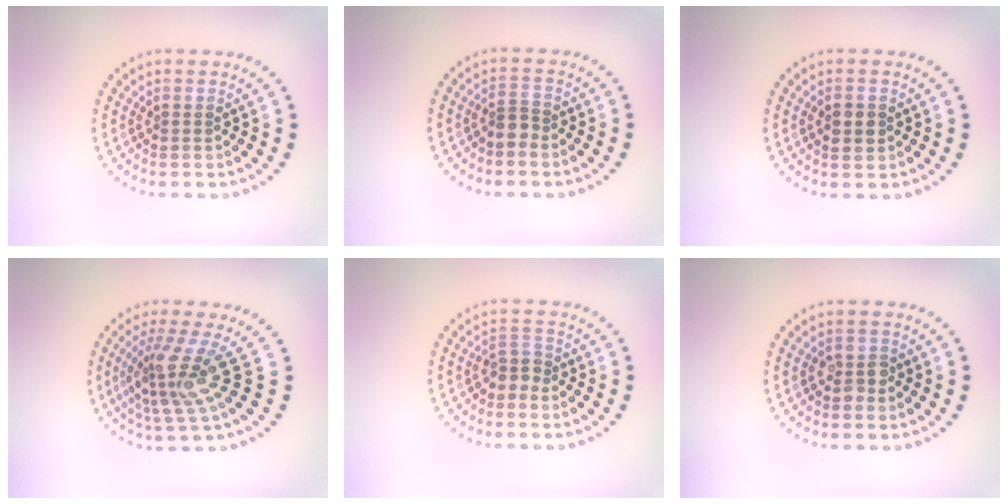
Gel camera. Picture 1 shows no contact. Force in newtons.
{"total": 1.2, "press": 0.9, "slide": 0.8}
{"total": 2.4, "press": 2.4, "slide": 0.1}
{"total": 4.3, "press": 3.1, "slide": 2.9}
{"total": 1.8, "press": 1.4, "slide": 1.2}
{"total": 1.7, "press": 1.7, "slide": 0.3}